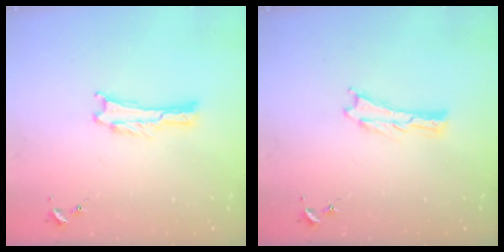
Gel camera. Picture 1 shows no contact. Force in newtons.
{"total": 0.0}